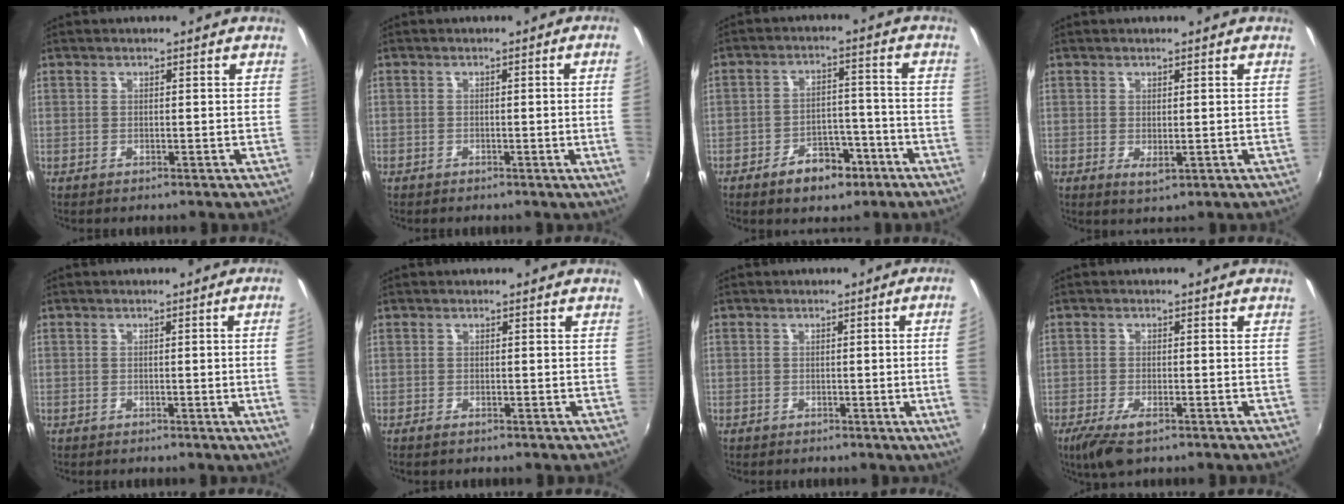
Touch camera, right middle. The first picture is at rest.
{"total": 3.1, "force": [-0.2, -1.5, 2.7], "torque": [-0.049, -0.010, 0.005]}
{"total": 8.1, "force": [-5.2, 4.6, 4.2], "torque": [-0.085, 0.019, -0.065]}
{"total": 1.8, "force": [0.1, 0.7, 1.6], "torque": [-0.027, -0.004, 0.003]}
{"total": 3.8, "force": [-0.2, -1.6, 3.5], "torque": [-0.058, -0.010, 0.003]}
{"total": 1.1, "force": [-0.9, 0.2, 0.6], "torque": [-0.013, -0.005, -0.018]}
{"total": 6.0, "force": [-0.3, -1.4, 5.8], "torque": [-0.075, -0.011, -0.001]}
{"total": 6.2, "force": [-3.9, 2.1, 4.3], "torque": [-0.104, -0.023, -0.072]}